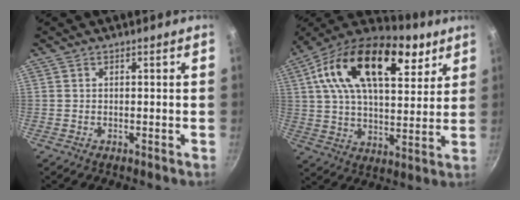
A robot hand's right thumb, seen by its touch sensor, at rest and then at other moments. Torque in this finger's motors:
{"motor_torque": [1.33, 3.68, 0.88, -0.52, 0.48]}